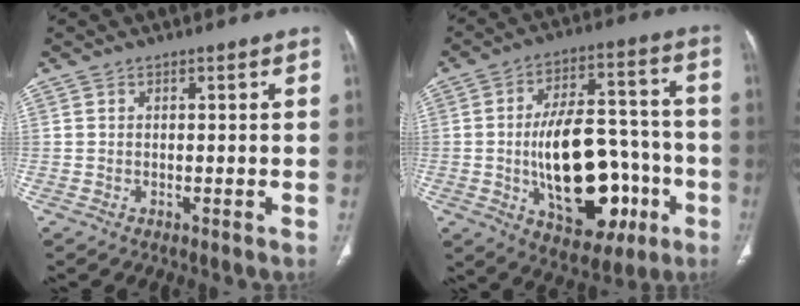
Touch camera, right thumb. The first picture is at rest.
{"total": 22.5, "force": [-5.4, 12.1, 18.2], "torque": [-0.255, 0.036, -0.066]}